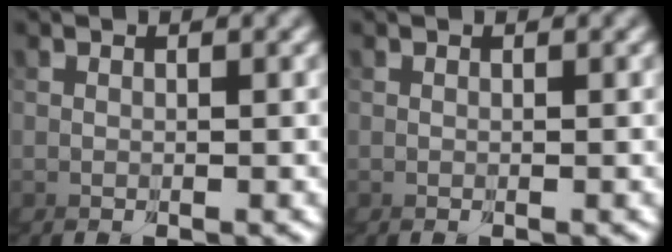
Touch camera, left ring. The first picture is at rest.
{"total": 0.0}